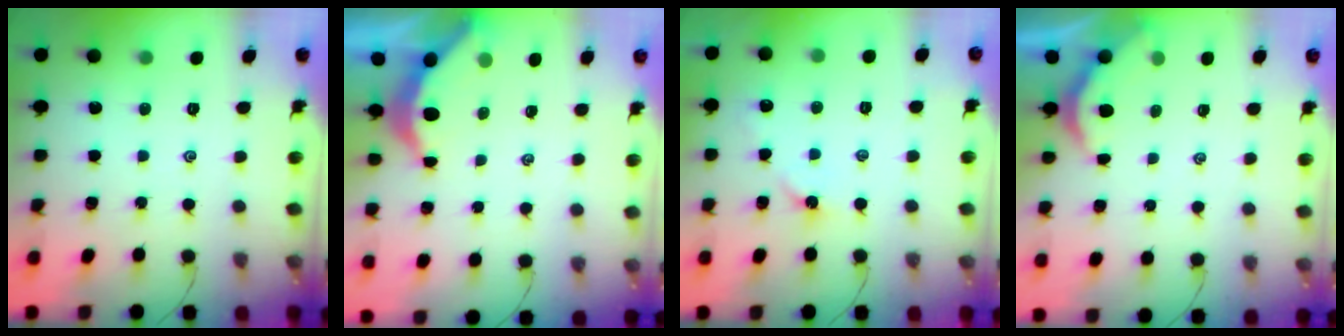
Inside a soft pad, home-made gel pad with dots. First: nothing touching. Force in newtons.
{"total": 3.8, "press": 3.7, "slide": 0.5}
{"total": 2.6, "press": 2.5, "slide": 0.5}
{"total": 2.6, "press": 2.5, "slide": 0.2}